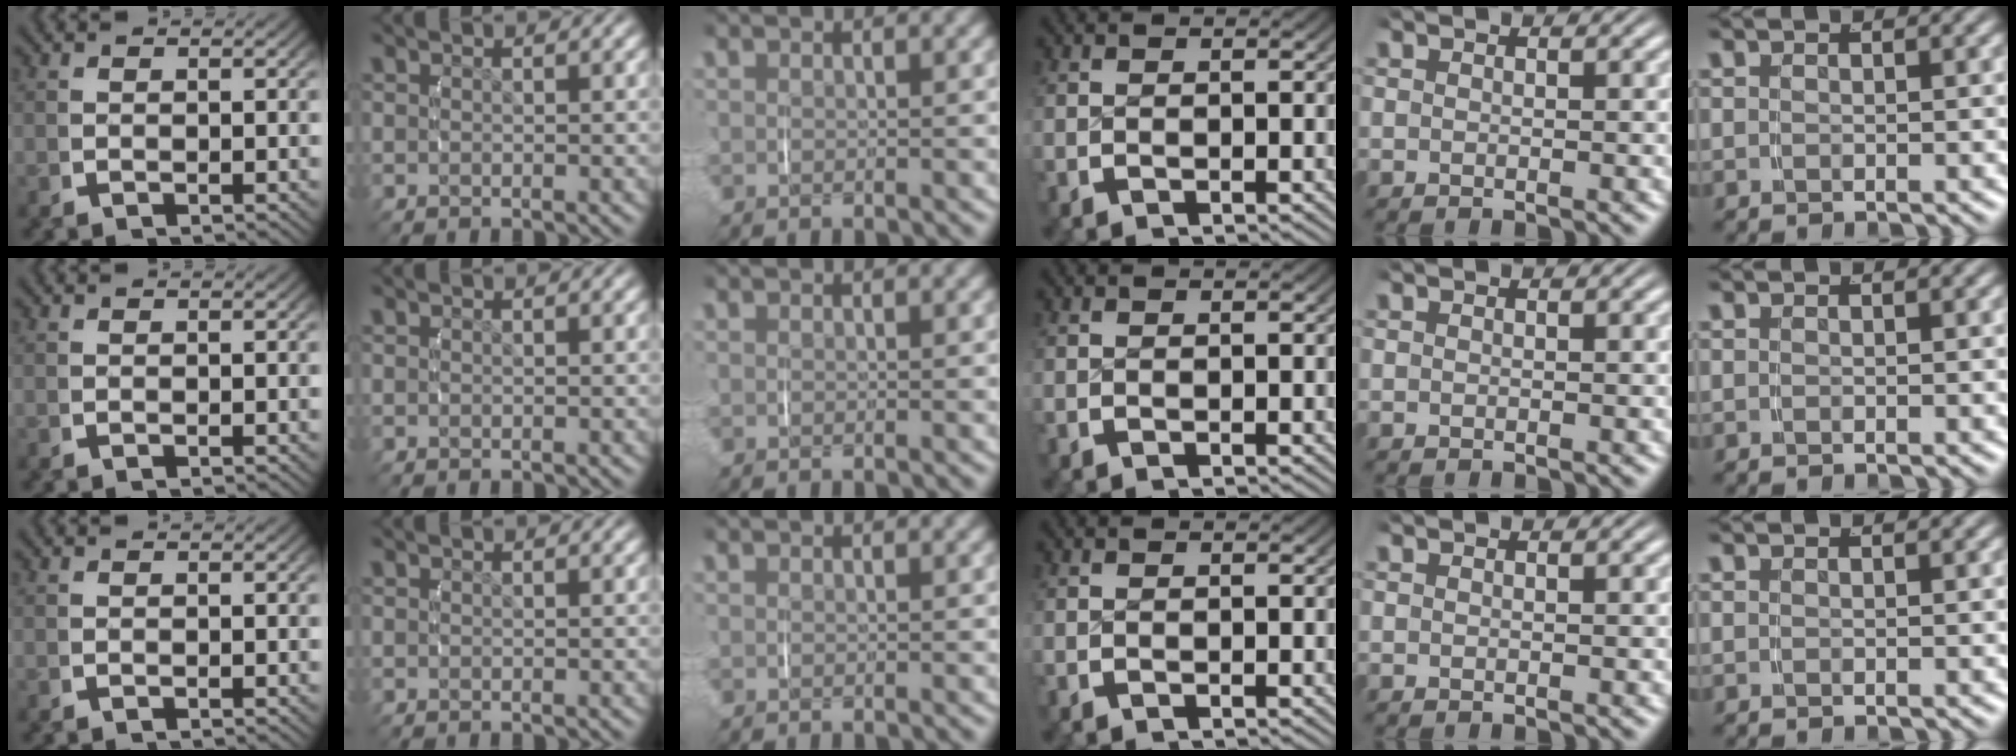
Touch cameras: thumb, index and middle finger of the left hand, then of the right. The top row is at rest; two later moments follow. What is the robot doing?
{"motion": "lift_and_place", "object": "scarf"}